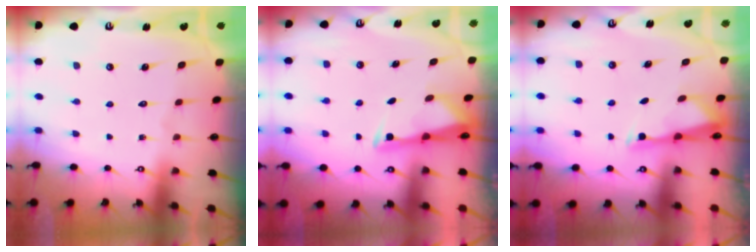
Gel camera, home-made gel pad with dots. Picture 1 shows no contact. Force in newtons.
{"total": 2.9, "press": 2.9, "slide": 0.4}
{"total": 2.8, "press": 2.8, "slide": 0.5}